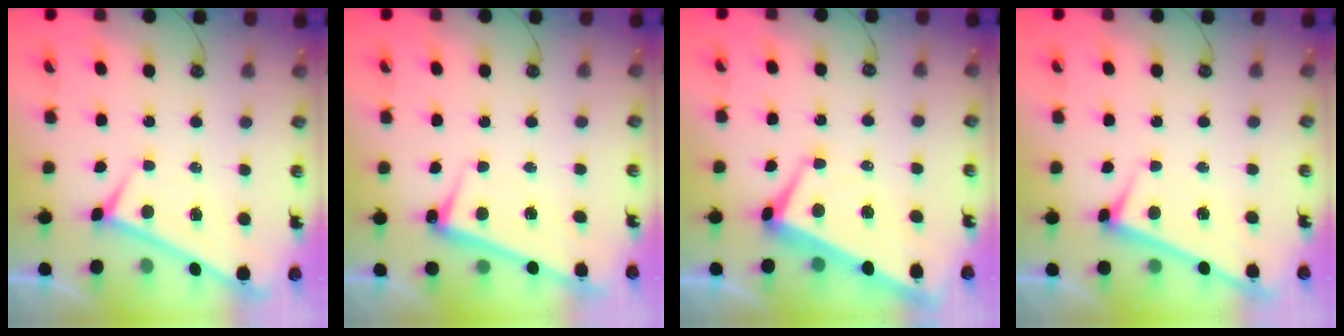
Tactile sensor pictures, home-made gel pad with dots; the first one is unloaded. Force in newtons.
{"total": 2.6, "press": 2.4, "slide": 0.9}
{"total": 1.7, "press": 1.1, "slide": 1.3}
{"total": 2.9, "press": 2.9, "slide": 0.1}